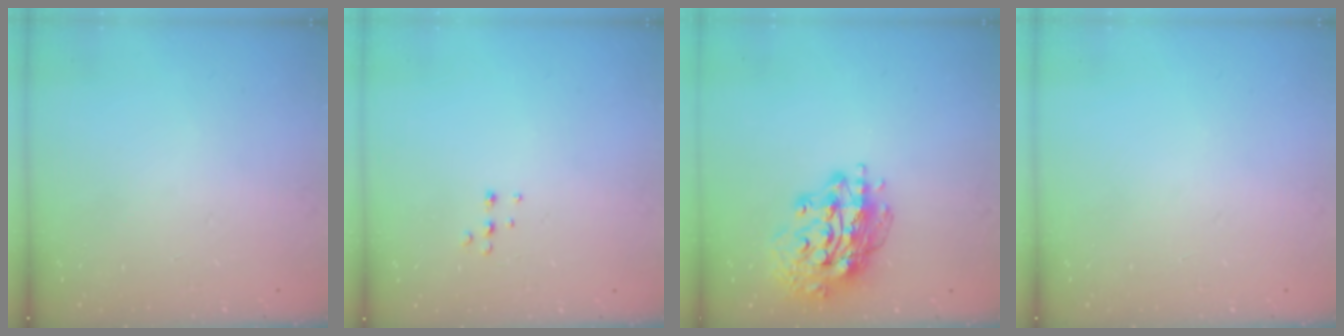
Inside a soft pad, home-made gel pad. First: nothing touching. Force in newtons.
{"total": 4.5, "press": 4.4, "slide": 0.7}
{"total": 15.9, "press": 15.9, "slide": 1.5}
{"total": 0.0}